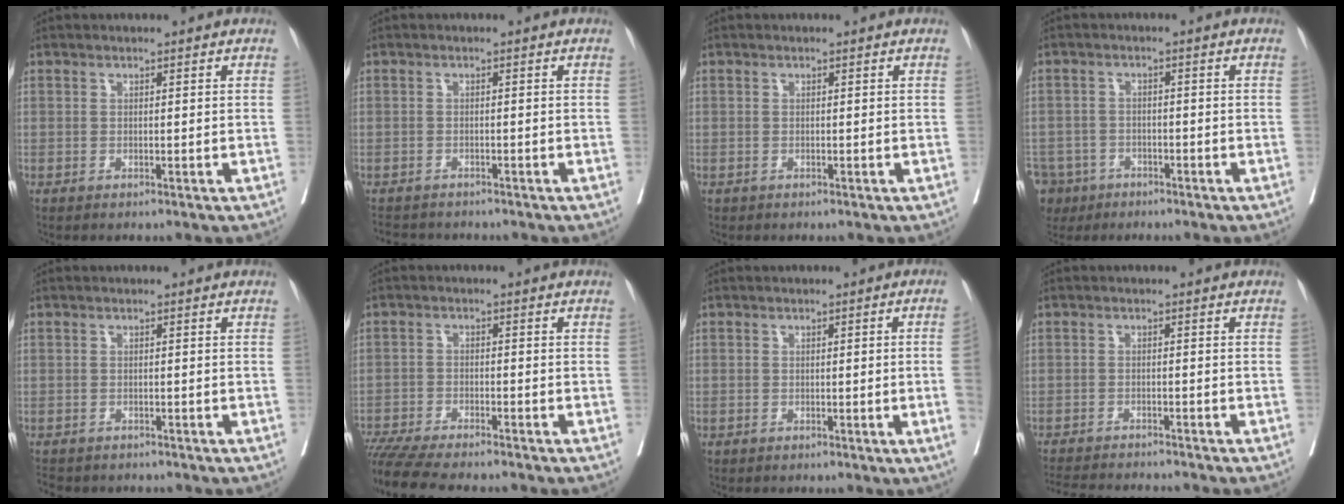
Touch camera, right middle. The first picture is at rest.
{"total": 4.4, "force": [-4.1, 1.4, 0.8], "torque": [-0.009, -0.004, -0.063]}
{"total": 0.0}
{"total": 10.3, "force": [-6.3, 7.7, 2.5], "torque": [-0.087, -0.007, -0.101]}
{"total": 7.1, "force": [-6.0, 2.7, 2.8], "torque": [-0.058, 0.000, -0.078]}
{"total": 12.0, "force": [-10.6, 0.9, 5.5], "torque": [-0.083, -0.017, -0.167]}
{"total": 3.0, "force": [-0.5, -0.4, 2.9], "torque": [-0.038, 0.003, -0.004]}
{"total": 11.5, "force": [-10.7, 0.8, 4.1], "torque": [-0.059, -0.014, -0.150]}